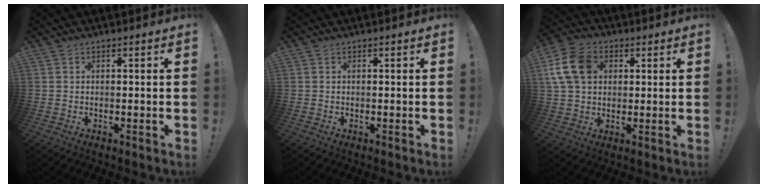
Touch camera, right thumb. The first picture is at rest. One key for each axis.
{"total": 0.0}
{"total": 13.1, "fx": 3.6, "fy": 9.9, "fz": 7.8, "tx": -0.151, "ty": 0.002, "tz": 0.074}